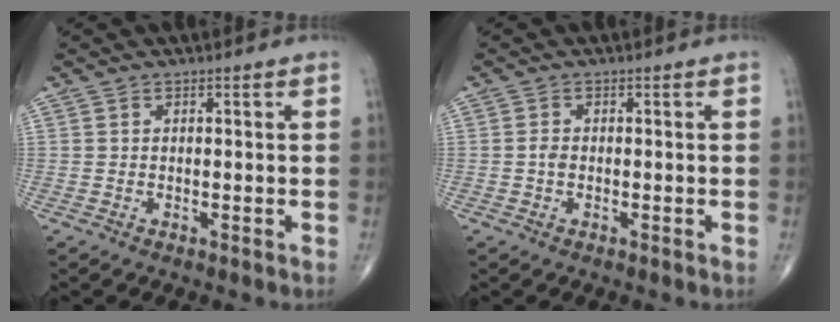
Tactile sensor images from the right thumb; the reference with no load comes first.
{"total": 1.4, "force": [-0.3, 0.9, 1.0], "torque": [-0.019, 0.001, -0.006]}